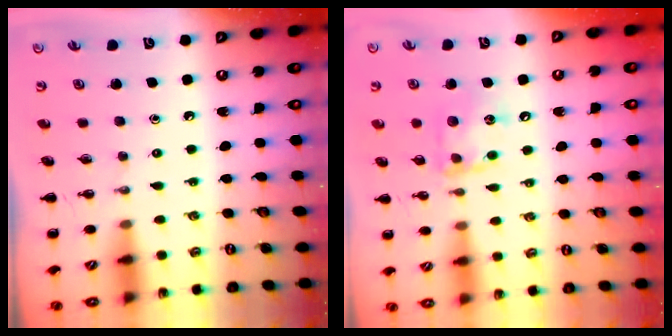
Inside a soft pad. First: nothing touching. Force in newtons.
{"total": 10.5, "press": 10.5, "slide": 0.9}